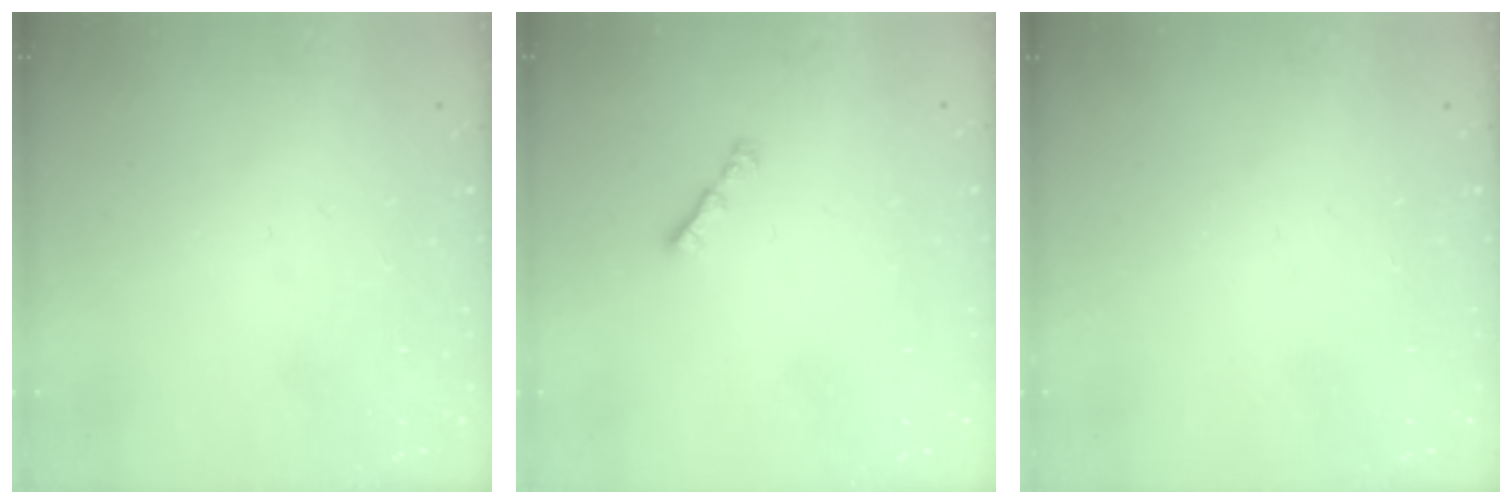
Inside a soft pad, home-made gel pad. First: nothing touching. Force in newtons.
{"total": 1.9, "press": 1.8, "slide": 0.6}
{"total": 0.0}